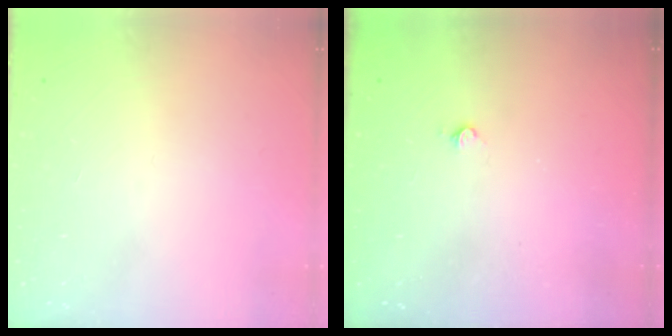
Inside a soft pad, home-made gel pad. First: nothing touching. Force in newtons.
{"total": 2.7, "press": 2.7, "slide": 0.5}